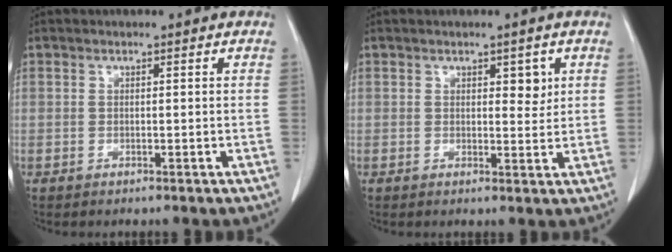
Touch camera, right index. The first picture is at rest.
{"total": 2.5, "force": [1.0, 1.3, 1.9], "torque": [-0.019, -0.004, 0.014]}